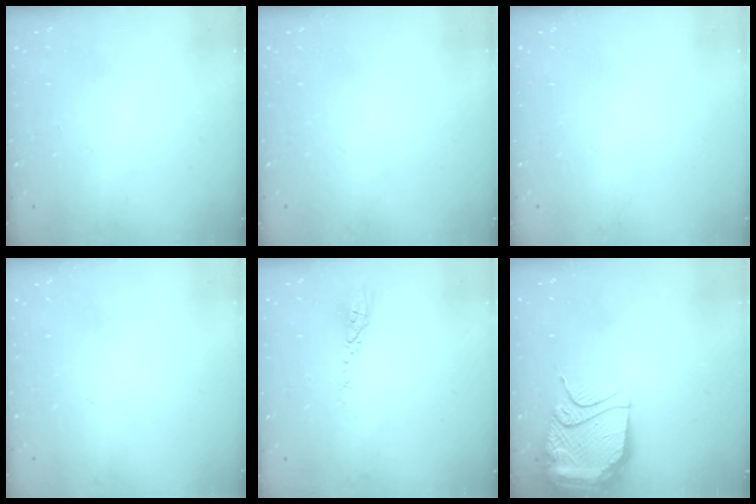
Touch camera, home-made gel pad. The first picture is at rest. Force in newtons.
{"total": 0.0}
{"total": 0.0}
{"total": 0.0}
{"total": 3.7, "press": 3.6, "slide": 0.3}
{"total": 14.2, "press": 14.2, "slide": 1.4}